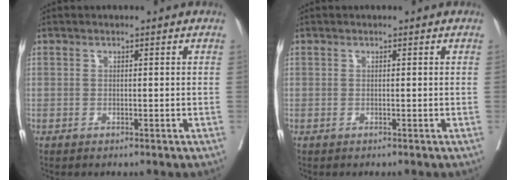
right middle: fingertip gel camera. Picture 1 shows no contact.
{"total": 0.0}